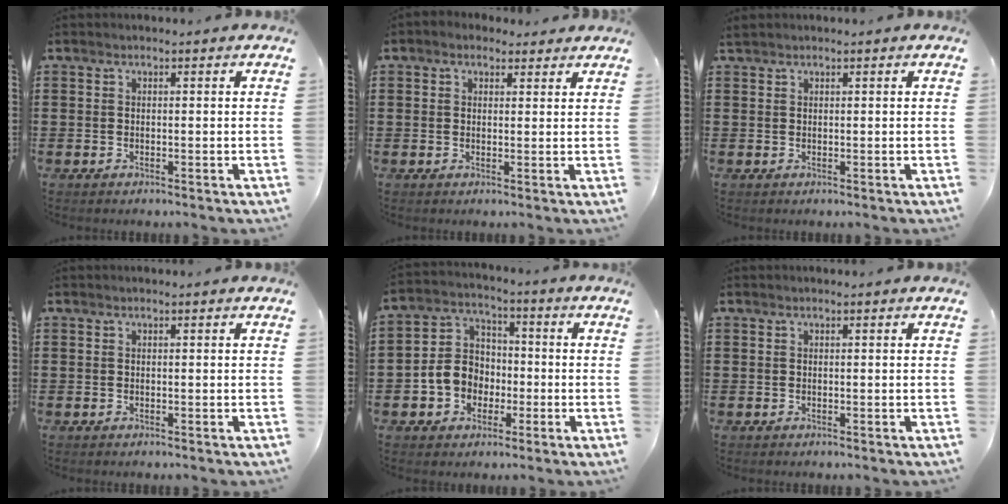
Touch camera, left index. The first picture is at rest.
{"total": 1.9, "force": [1.4, 1.1, 0.5], "torque": [-0.006, 0.006, 0.024]}
{"total": 0.6, "force": [0.6, 0.2, 0.2], "torque": [-0.006, 0.003, 0.011]}
{"total": 0.0}
{"total": 7.2, "force": [-1.9, 6.3, 2.9], "torque": [-0.080, 0.022, -0.037]}
{"total": 0.0}